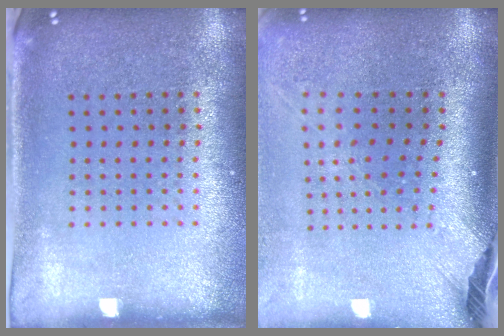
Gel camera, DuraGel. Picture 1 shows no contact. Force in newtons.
{"total": 2.5, "press": 1.8, "slide": 1.7}